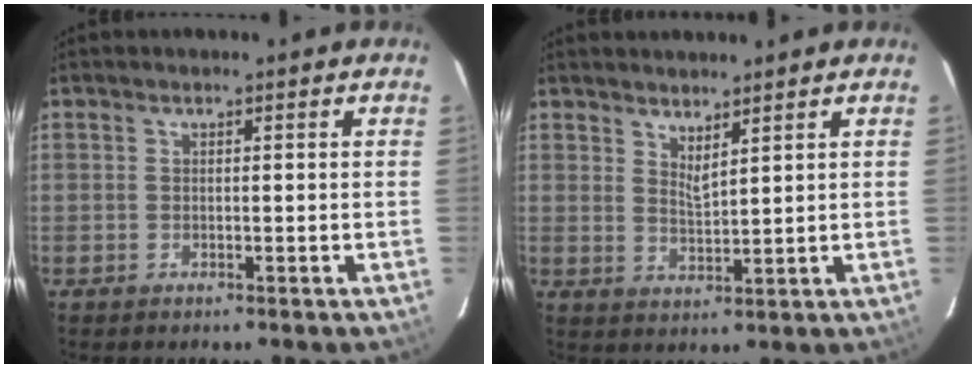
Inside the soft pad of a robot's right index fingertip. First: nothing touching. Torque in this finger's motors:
{"motor_torque": [-0.20, 0.38, 0.07, 0.00]}